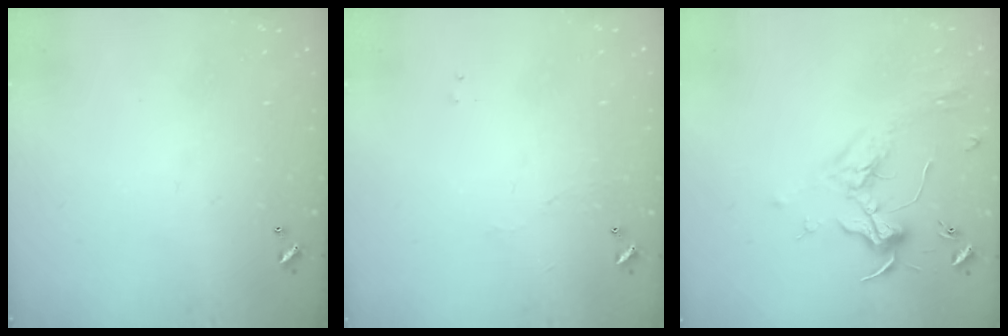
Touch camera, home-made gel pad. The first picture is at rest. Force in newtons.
{"total": 1.2, "press": 1.1, "slide": 0.3}
{"total": 1.8, "press": 1.7, "slide": 0.6}